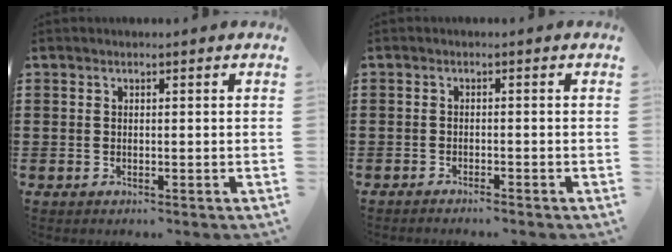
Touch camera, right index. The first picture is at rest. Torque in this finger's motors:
{"motor_torque": [-0.18, 0.36, -0.04, -0.04]}